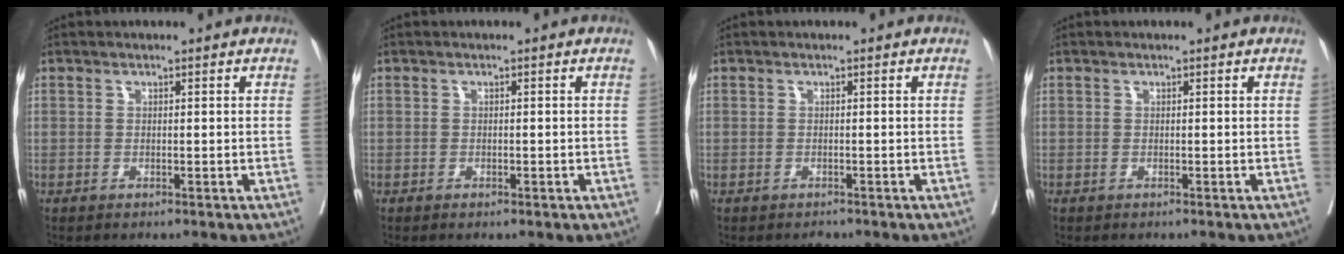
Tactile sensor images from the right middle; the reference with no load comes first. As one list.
[{"total": 1.2, "force": [-0.6, 0.6, 0.8], "torque": [-0.011, 0.000, -0.004]}, {"total": 0.8, "force": [-0.7, 0.3, 0.1], "torque": [-0.005, -0.001, -0.011]}, {"total": 0.0}]